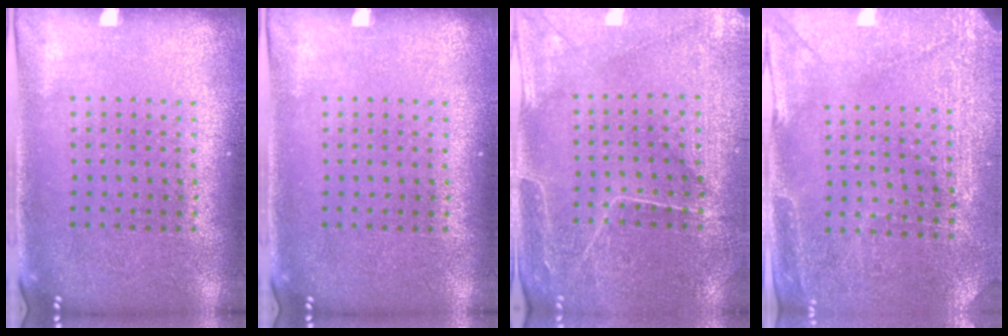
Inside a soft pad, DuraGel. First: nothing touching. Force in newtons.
{"total": 0.0}
{"total": 0.7, "press": 0.5, "slide": 0.4}
{"total": 2.9, "press": 2.8, "slide": 0.6}